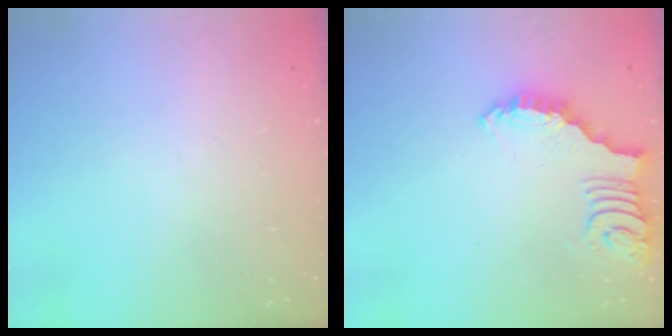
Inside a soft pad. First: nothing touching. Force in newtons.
{"total": 2.7, "press": 2.7, "slide": 0.5}